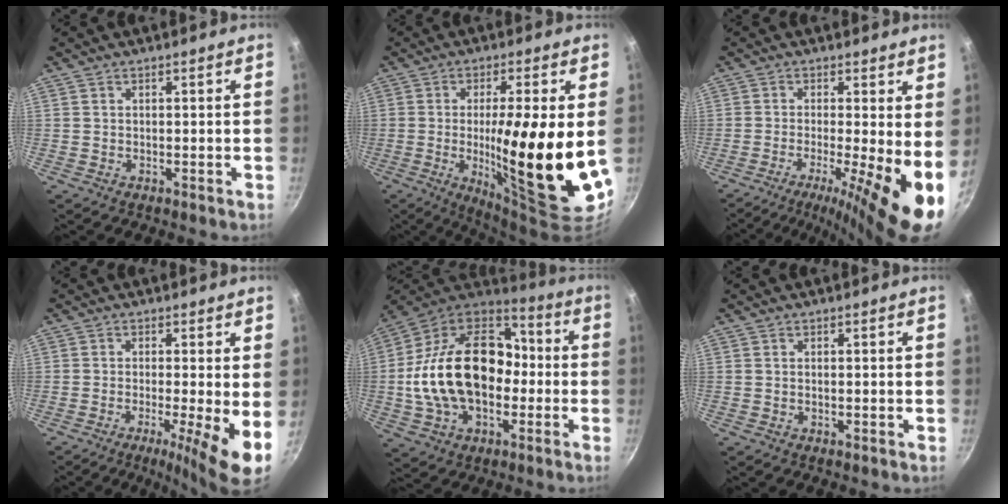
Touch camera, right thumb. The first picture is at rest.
{"total": 20.2, "force": [-1.1, 3.9, 19.8], "torque": [-0.304, -0.017, -0.013]}
{"total": 10.6, "force": [-2.1, 1.5, 10.3], "torque": [-0.158, -0.008, -0.039]}
{"total": 8.5, "force": [-1.5, 1.0, 8.4], "torque": [-0.122, -0.010, -0.024]}
{"total": 25.4, "force": [-2.2, 17.0, 18.7], "torque": [-0.312, 0.059, -0.043]}
{"total": 0.0}